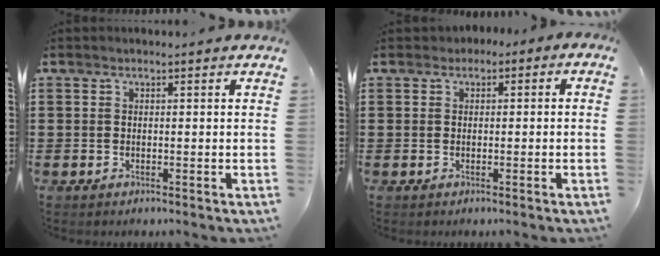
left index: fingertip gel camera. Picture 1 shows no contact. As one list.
[{"total": 1.2, "force": [-0.6, 0.9, 0.5], "torque": [-0.012, 0.006, -0.014]}]